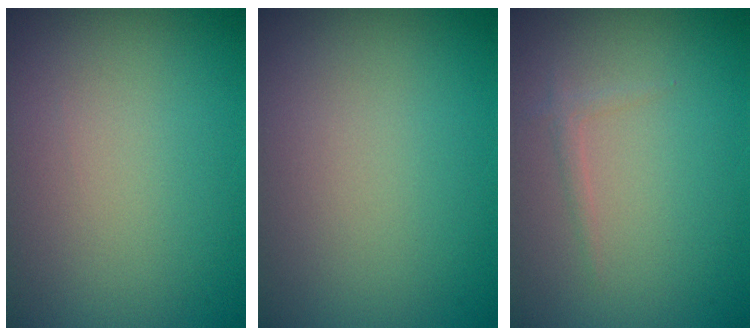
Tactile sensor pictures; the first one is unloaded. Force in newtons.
{"total": 0.0}
{"total": 0.8, "press": 0.8, "slide": 0.1}